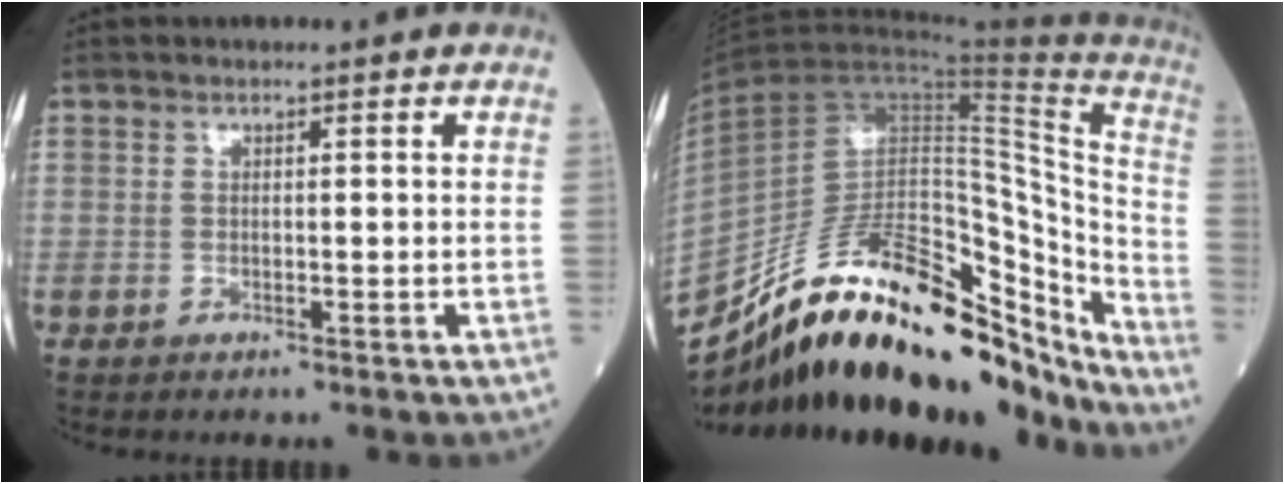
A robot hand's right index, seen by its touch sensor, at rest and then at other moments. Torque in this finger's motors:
{"motor_torque": [0.99, -1.15, 1.05, 0.21]}